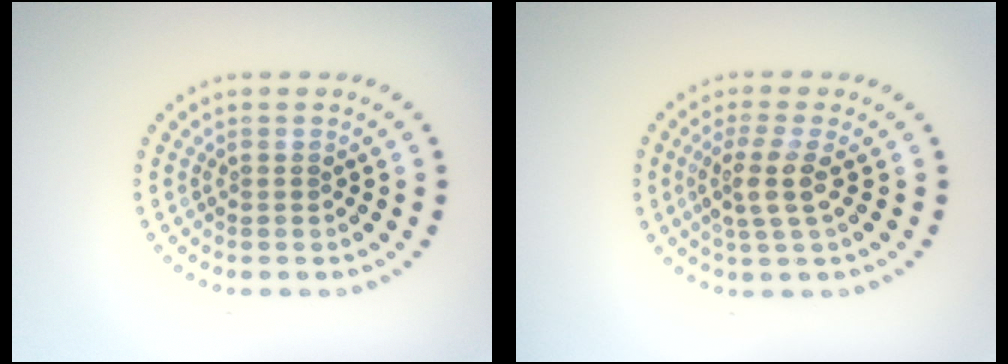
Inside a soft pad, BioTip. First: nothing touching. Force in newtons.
{"total": 2.9, "press": 2.3, "slide": 1.8}